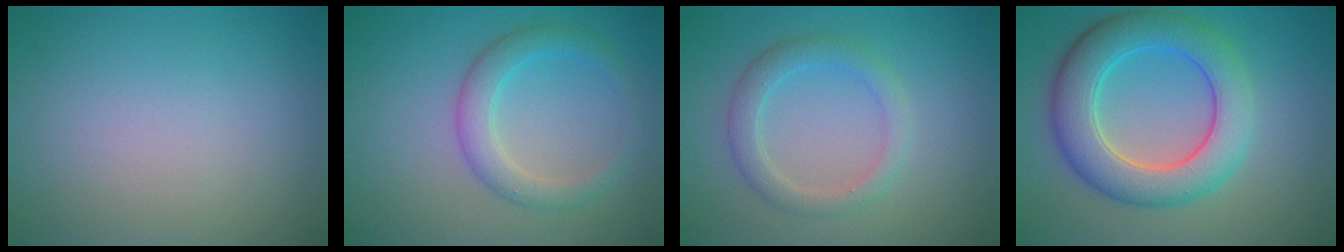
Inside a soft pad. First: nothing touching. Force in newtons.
{"total": 3.1, "press": 3.1, "slide": 0.1}
{"total": 2.7, "press": 2.7, "slide": 0.0}
{"total": 7.3, "press": 7.3, "slide": 0.3}